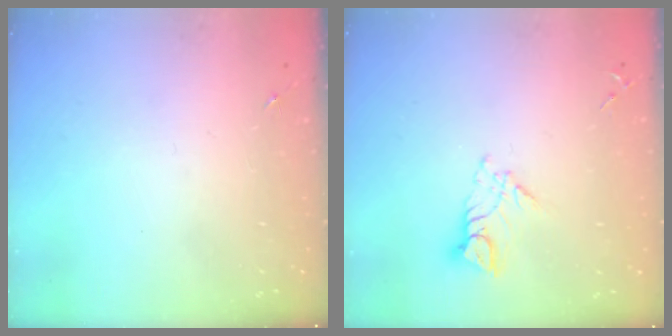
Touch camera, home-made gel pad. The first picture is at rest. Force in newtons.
{"total": 7.5, "press": 7.4, "slide": 0.6}